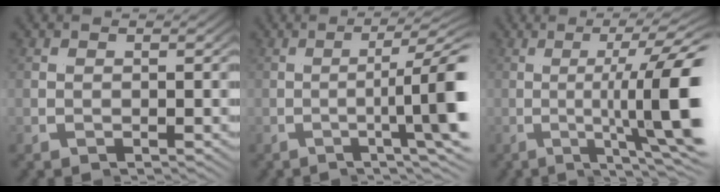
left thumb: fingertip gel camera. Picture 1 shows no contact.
{"total": 7.0, "force": [-0.2, -3.3, 6.2], "torque": [-0.059, 0.053, -0.031]}
{"total": 9.2, "force": [0.3, -3.2, 8.7], "torque": [-0.116, 0.057, -0.022]}